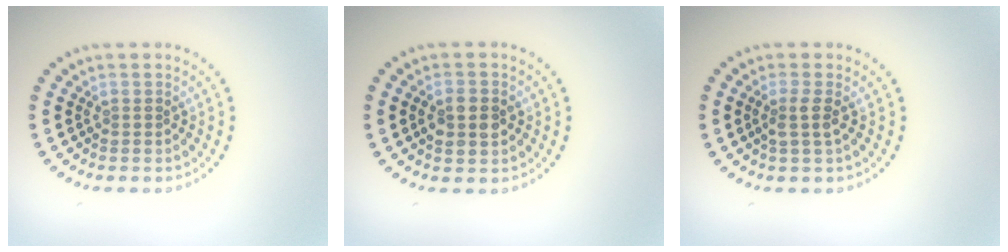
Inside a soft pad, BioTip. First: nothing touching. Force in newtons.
{"total": 2.9, "press": 2.9, "slide": 0.1}
{"total": 1.6, "press": 1.3, "slide": 0.9}